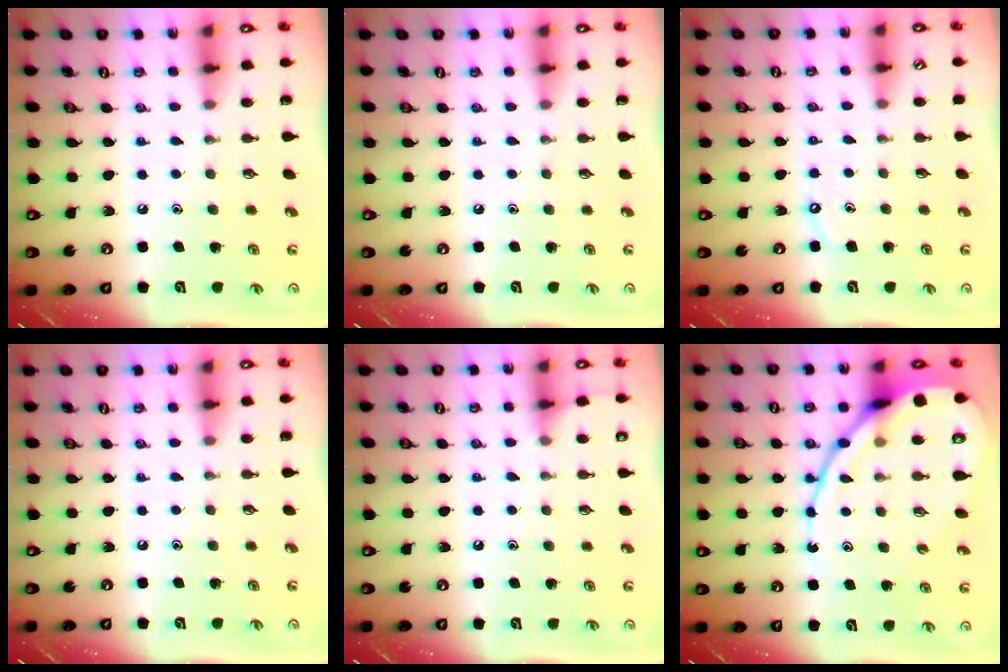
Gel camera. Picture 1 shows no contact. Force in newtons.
{"total": 0.0}
{"total": 3.6, "press": 3.6, "slide": 0.3}
{"total": 0.0}
{"total": 4.5, "press": 4.4, "slide": 0.6}
{"total": 14.2, "press": 14.1, "slide": 1.0}